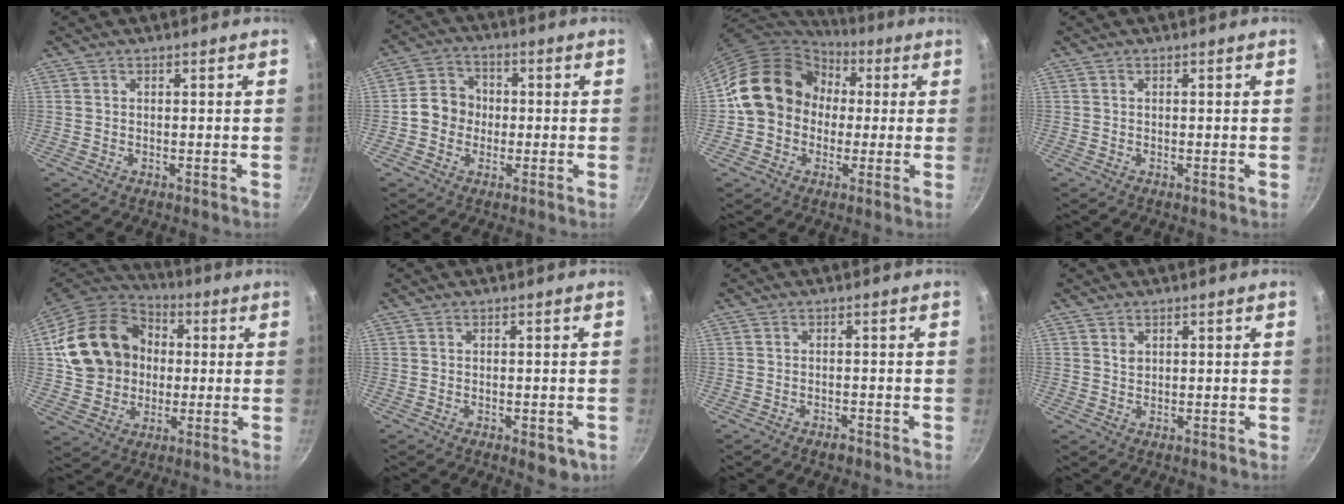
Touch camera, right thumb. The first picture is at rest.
{"total": 7.3, "force": [-0.7, 6.5, 3.2], "torque": [-0.022, 0.020, -0.028]}
{"total": 16.2, "force": [1.3, 13.9, 8.2], "torque": [-0.106, 0.039, 0.008]}
{"total": 0.0}
{"total": 20.4, "force": [2.3, 16.9, 11.2], "torque": [-0.185, 0.036, 0.045]}
{"total": 3.9, "force": [-1.6, 1.9, 3.0], "torque": [-0.029, 0.002, -0.015]}
{"total": 1.7, "force": [-1.4, 0.7, 0.7], "torque": [-0.014, 0.013, -0.019]}
{"total": 1.2, "force": [0.5, 0.9, 0.6], "torque": [-0.008, 0.000, 0.010]}